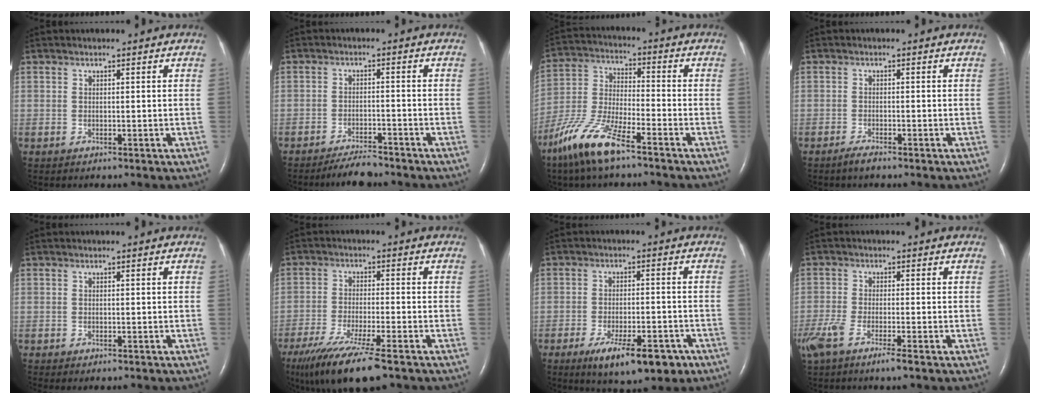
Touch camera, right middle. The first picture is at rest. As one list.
[{"total": 4.4, "force": [-4.1, 0.7, 1.5], "torque": [-0.032, -0.012, -0.072]}, {"total": 11.8, "force": [-8.1, 2.3, 8.3], "torque": [-0.192, -0.018, -0.161]}, {"total": 1.5, "force": [-1.3, 0.1, 0.8], "torque": [-0.024, -0.004, -0.024]}, {"total": 1.1, "force": [-0.9, 0.3, 0.5], "torque": [-0.009, -0.002, -0.009]}, {"total": 13.8, "force": [-10.0, 1.3, 9.5], "torque": [-0.184, -0.040, -0.171]}, {"total": 10.4, "force": [-6.4, 3.6, 7.3], "torque": [-0.110, -0.007, -0.094]}, {"total": 6.6, "force": [-4.5, 0.7, 4.8], "torque": [-0.097, -0.015, -0.080]}]